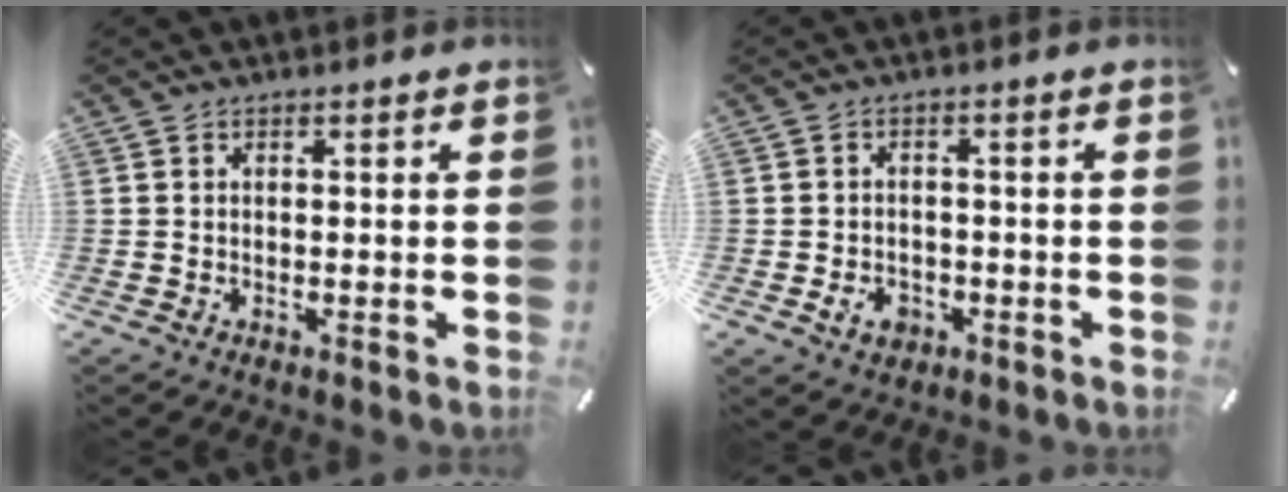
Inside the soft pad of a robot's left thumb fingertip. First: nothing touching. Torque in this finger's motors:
{"motor_torque": [-0.03, 0.10, 0.00, 0.01, 0.01]}